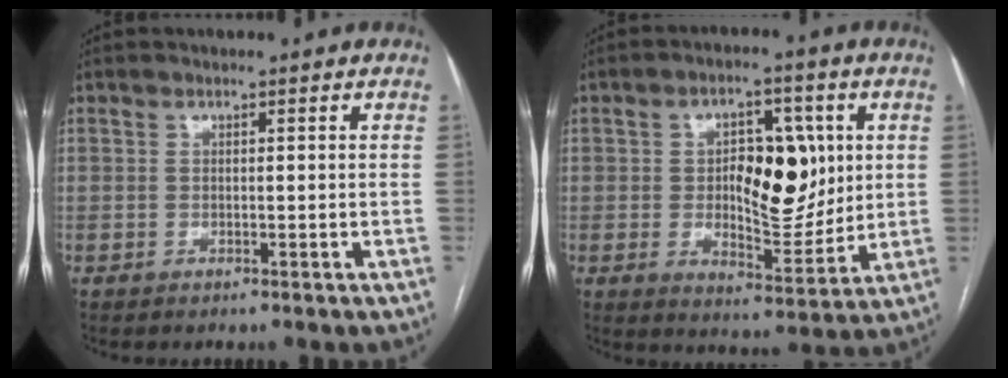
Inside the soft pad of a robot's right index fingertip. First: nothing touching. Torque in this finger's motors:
{"motor_torque": [0.45, 0.19, 0.20, 0.08]}